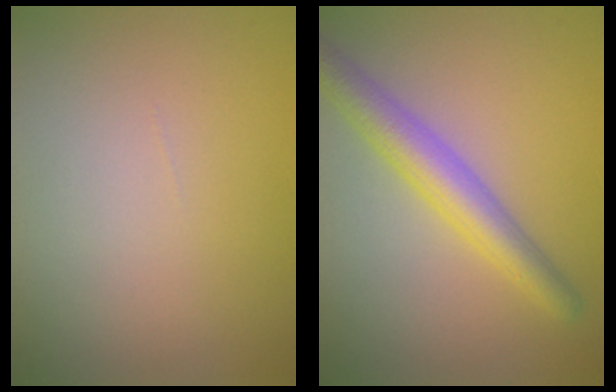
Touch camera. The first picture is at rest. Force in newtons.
{"total": 4.5, "press": 4.5, "slide": 0.1}